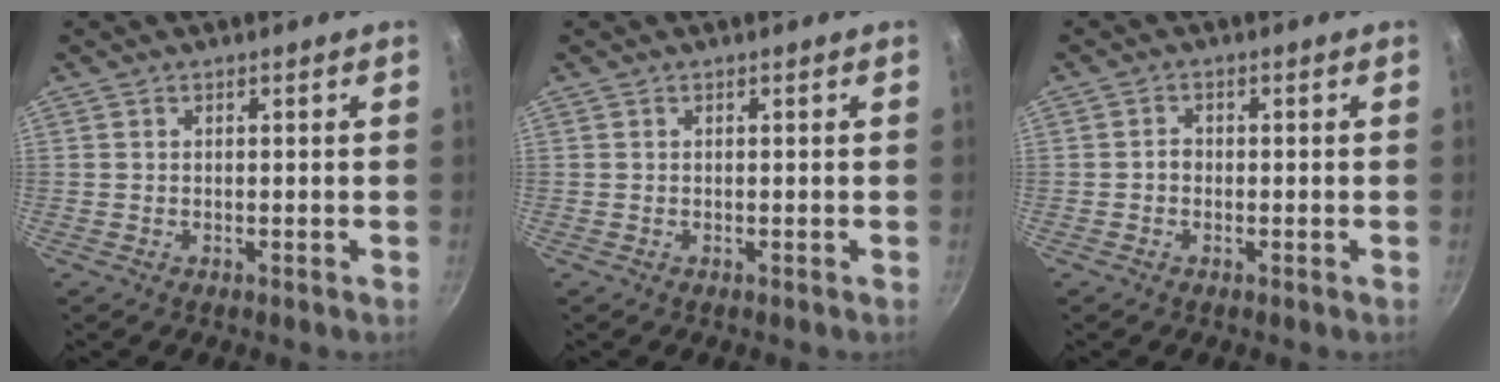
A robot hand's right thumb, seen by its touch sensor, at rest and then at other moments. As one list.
[{"total": 0.0}, {"total": 1.5, "force": [-0.4, 1.2, 0.8], "torque": [-0.009, 0.009, -0.008]}]